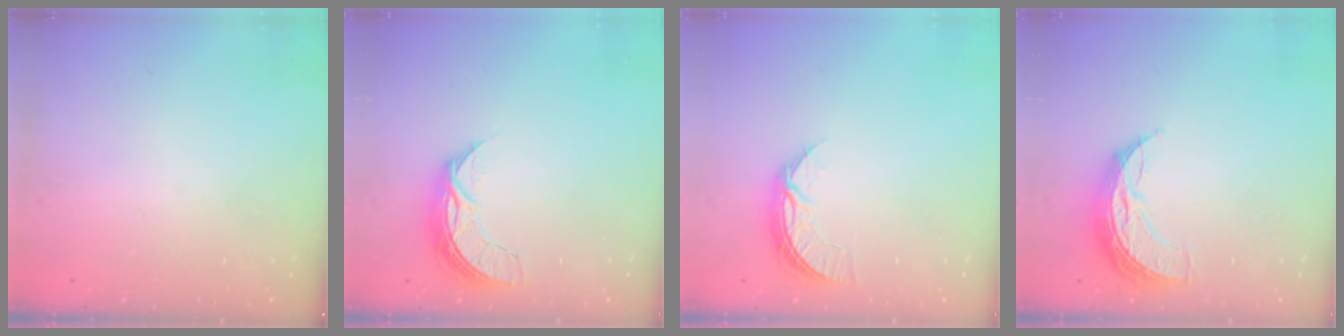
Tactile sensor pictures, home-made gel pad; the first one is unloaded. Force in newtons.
{"total": 7.2, "press": 7.2, "slide": 0.5}
{"total": 6.7, "press": 6.7, "slide": 0.2}
{"total": 9.9, "press": 9.9, "slide": 0.6}